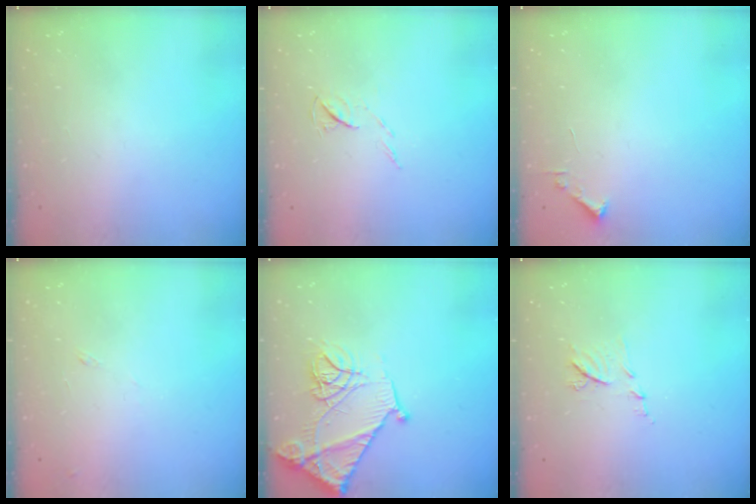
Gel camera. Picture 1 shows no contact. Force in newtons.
{"total": 5.0, "press": 5.0, "slide": 0.7}
{"total": 1.7, "press": 1.7, "slide": 0.2}
{"total": 5.8, "press": 5.7, "slide": 0.8}
{"total": 17.4, "press": 17.4, "slide": 1.3}
{"total": 6.9, "press": 6.9, "slide": 0.5}